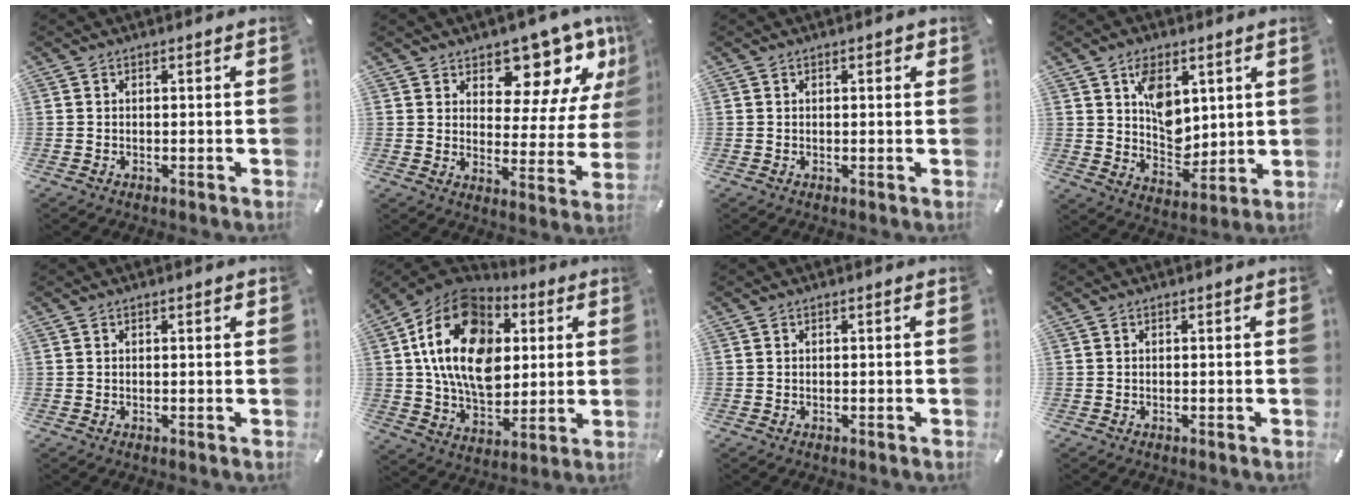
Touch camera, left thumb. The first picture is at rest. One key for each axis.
{"total": 12.3, "fx": 9.1, "fy": 6.6, "fz": 5.0, "tx": -0.053, "ty": -0.087, "tz": 0.156}
{"total": 0.8, "fx": 0.3, "fy": 0.4, "fz": 0.7, "tx": -0.015, "ty": 0.004, "tz": 0.004}
{"total": 10.0, "fx": 3.8, "fy": 7.2, "fz": 5.8, "tx": -0.075, "ty": -0.013, "tz": 0.068}
{"total": 0.6, "fx": 0.2, "fy": 0.1, "fz": 0.5, "tx": -0.010, "ty": 0.001, "tz": 0.004}
{"total": 20.5, "fx": 5.0, "fy": 15.0, "fz": 13.1, "tx": -0.254, "ty": -0.011, "tz": 0.087}
{"total": 0.0}
{"total": 0.0}